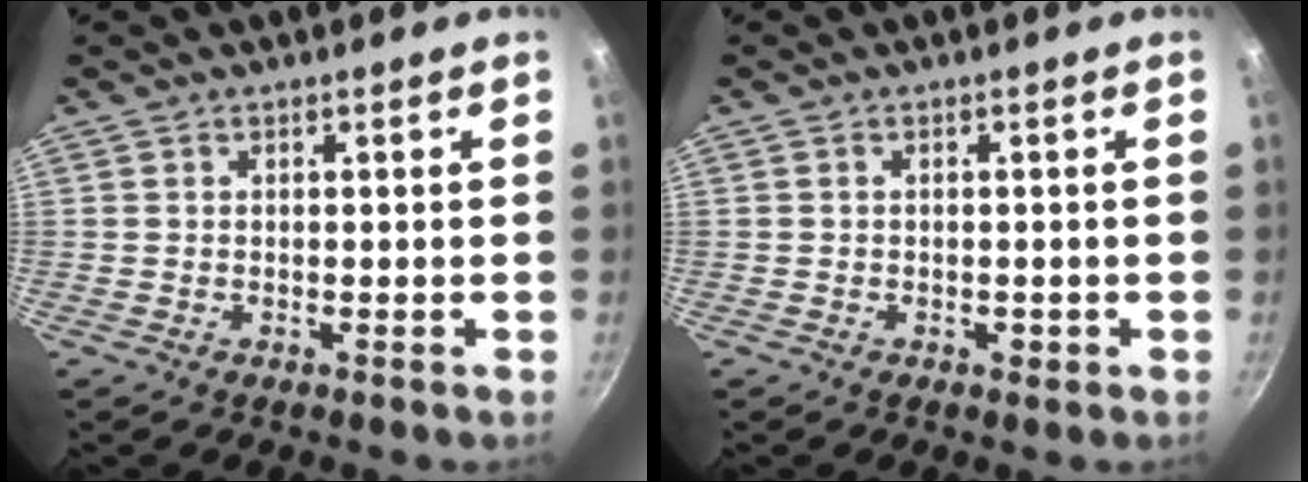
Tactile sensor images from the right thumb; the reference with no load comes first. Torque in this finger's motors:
{"motor_torque": [-0.07, -0.01, -0.16, 0.38, 0.02]}